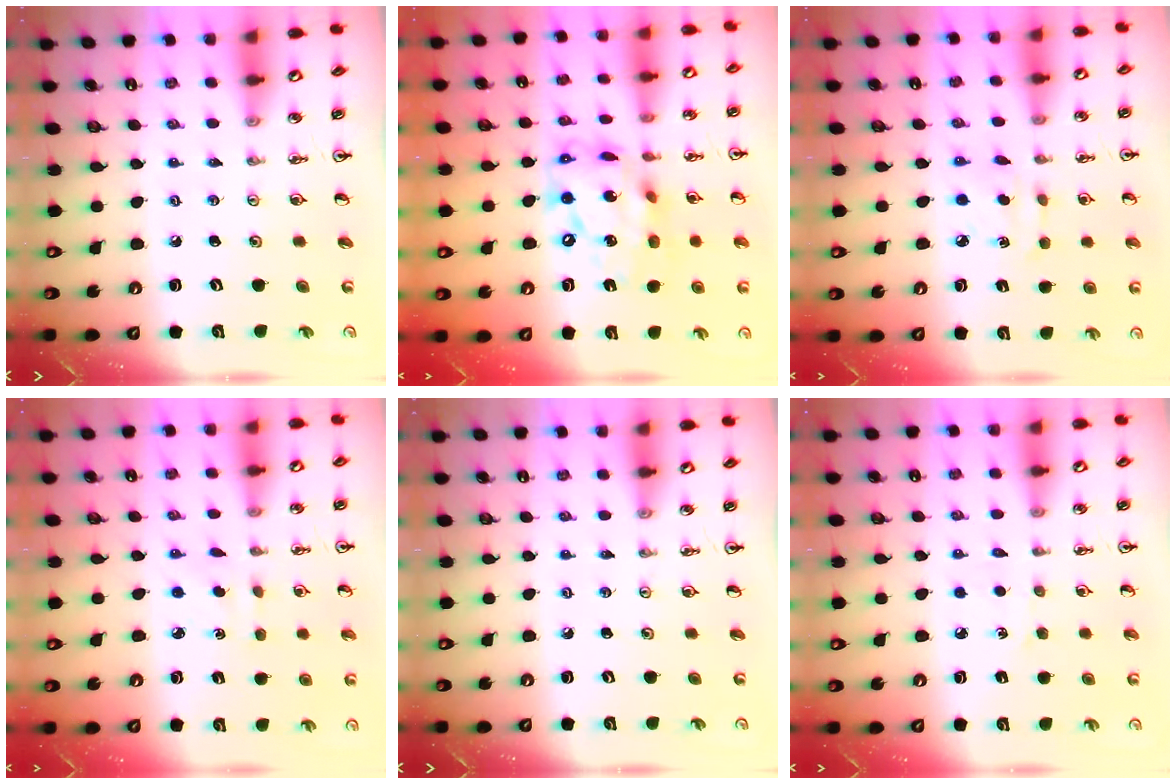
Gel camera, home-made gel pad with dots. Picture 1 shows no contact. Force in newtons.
{"total": 16.6, "press": 16.6, "slide": 1.5}
{"total": 2.8, "press": 2.8, "slide": 0.4}
{"total": 2.8, "press": 2.7, "slide": 0.7}
{"total": 0.0}
{"total": 4.0, "press": 3.9, "slide": 0.5}